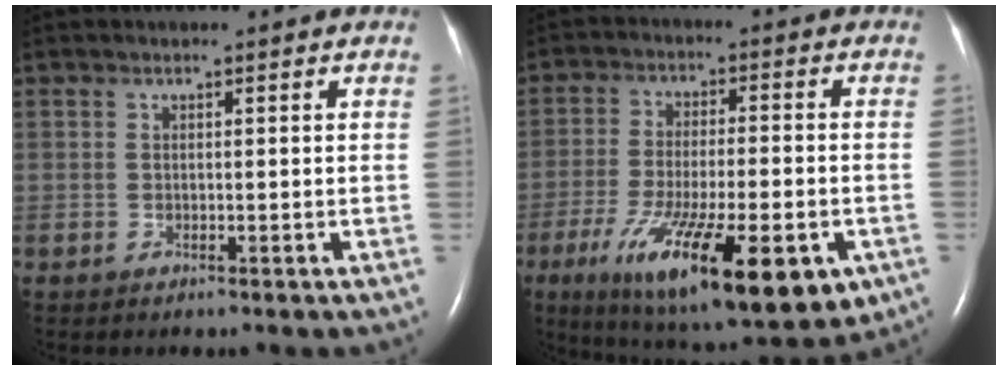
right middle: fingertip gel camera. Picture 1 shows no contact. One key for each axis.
{"total": 21.5, "fx": -9.8, "fy": 5.4, "fz": 18.3, "tx": -0.283, "ty": -0.042, "tz": -0.145}